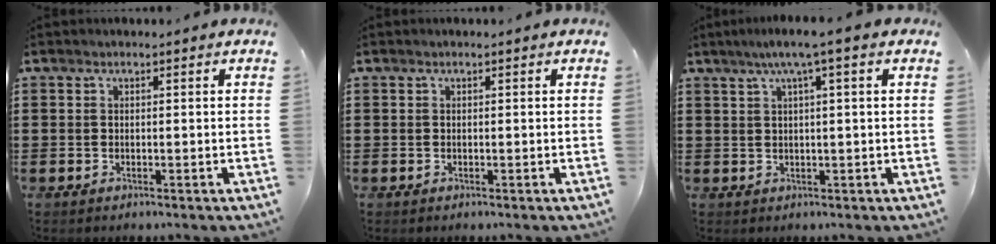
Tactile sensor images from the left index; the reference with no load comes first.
{"total": 0.0}
{"total": 3.8, "force": [1.6, -0.4, 3.4], "torque": [-0.068, -0.001, 0.025]}